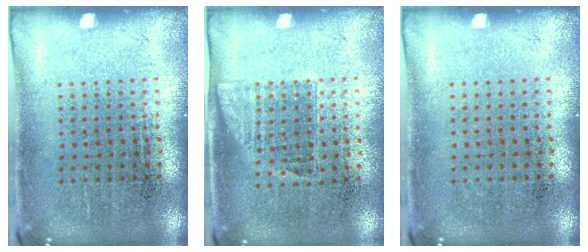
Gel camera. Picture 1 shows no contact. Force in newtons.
{"total": 1.0, "press": 0.8, "slide": 0.5}
{"total": 0.0}